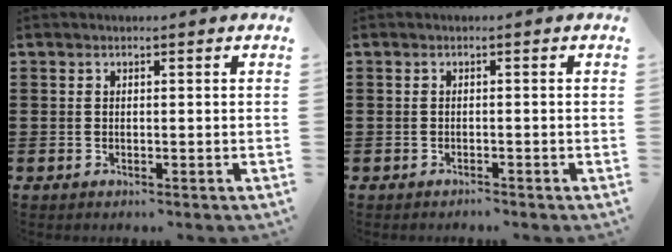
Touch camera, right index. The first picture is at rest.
{"total": 0.7, "force": [-0.7, 0.0, 0.1], "torque": [-0.004, -0.002, -0.014]}